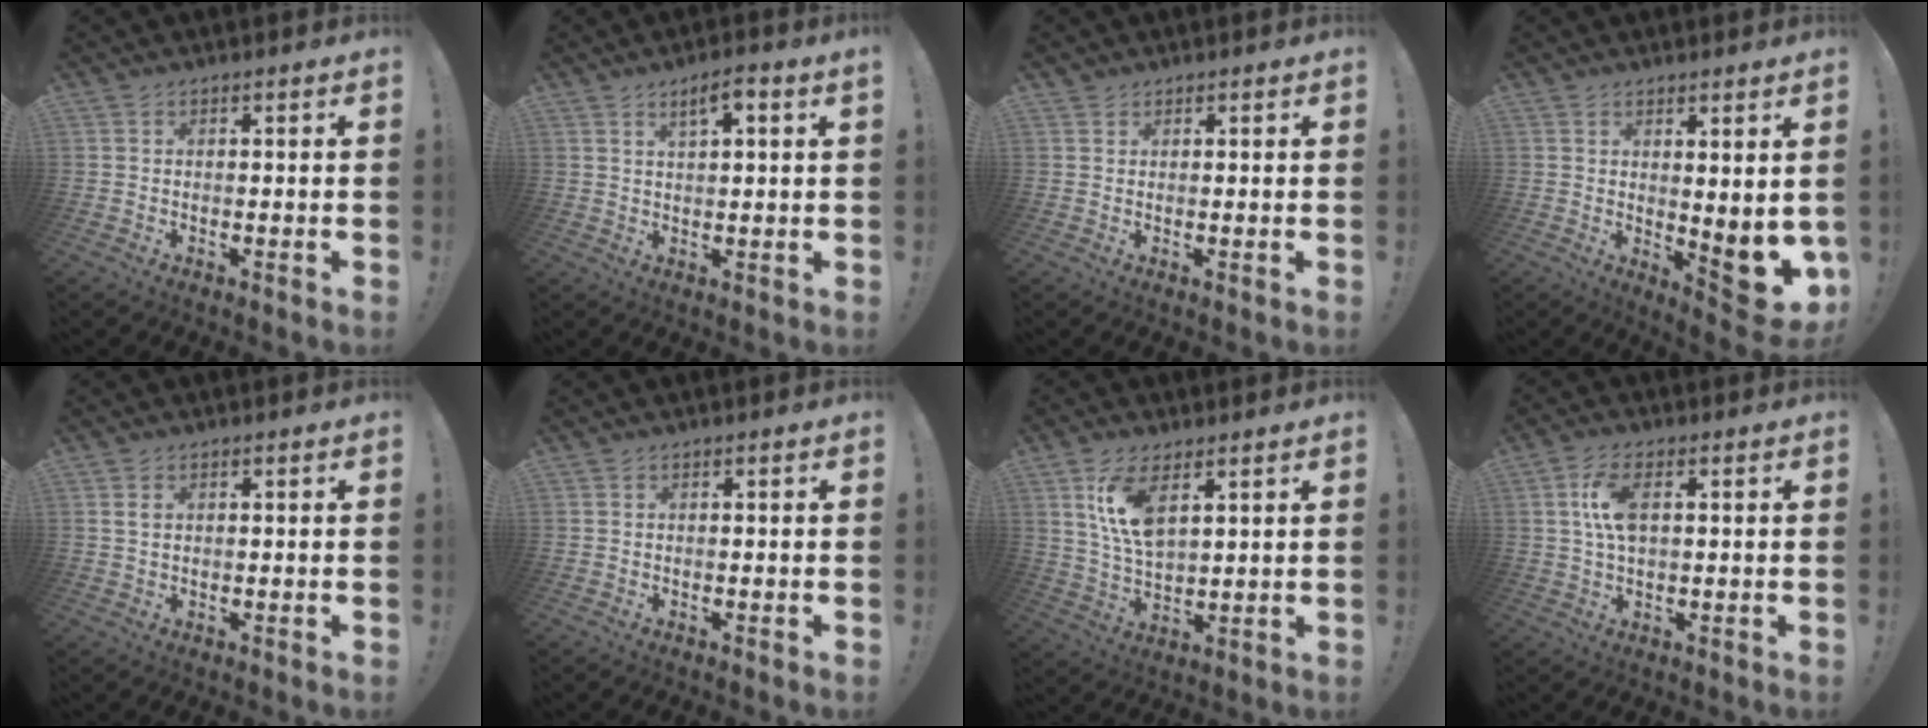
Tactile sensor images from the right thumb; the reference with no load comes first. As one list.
[{"total": 4.0, "force": [2.2, 0.5, 3.3], "torque": [-0.053, -0.005, 0.032]}, {"total": 1.3, "force": [1.0, 0.8, -0.1], "torque": [0.002, -0.001, 0.020]}, {"total": 12.1, "force": [-2.1, 3.2, 11.5], "torque": [-0.118, -0.015, -0.027]}, {"total": 1.7, "force": [0.7, 1.1, 1.1], "torque": [-0.015, 0.002, 0.011]}, {"total": 0.0}, {"total": 10.7, "force": [5.2, 4.9, 7.9], "torque": [-0.166, -0.020, 0.092]}, {"total": 7.8, "force": [1.5, 4.0, 6.5], "torque": [-0.121, -0.002, 0.023]}]